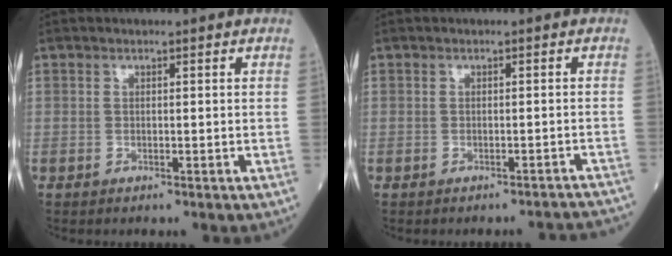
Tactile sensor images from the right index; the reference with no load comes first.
{"total": 5.0, "force": [-4.9, 0.9, 0.3], "torque": [0.008, 0.003, -0.046]}